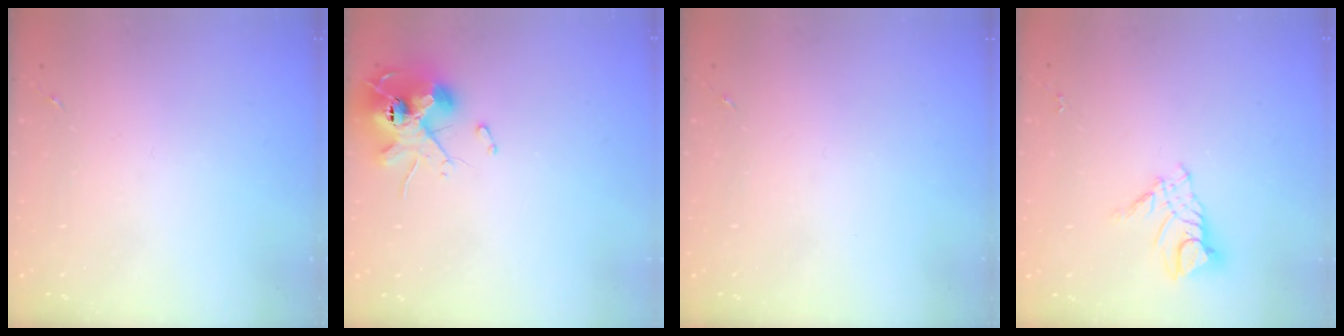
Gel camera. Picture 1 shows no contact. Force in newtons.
{"total": 11.8, "press": 11.7, "slide": 1.6}
{"total": 0.0}
{"total": 10.2, "press": 10.1, "slide": 1.0}